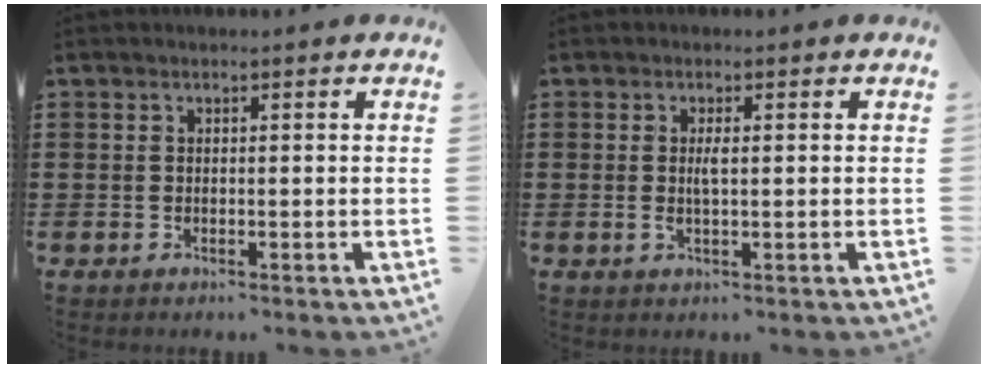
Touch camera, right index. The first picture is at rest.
{"total": 2.0, "force": [0.1, 0.3, 2.0], "torque": [-0.038, -0.003, 0.001]}